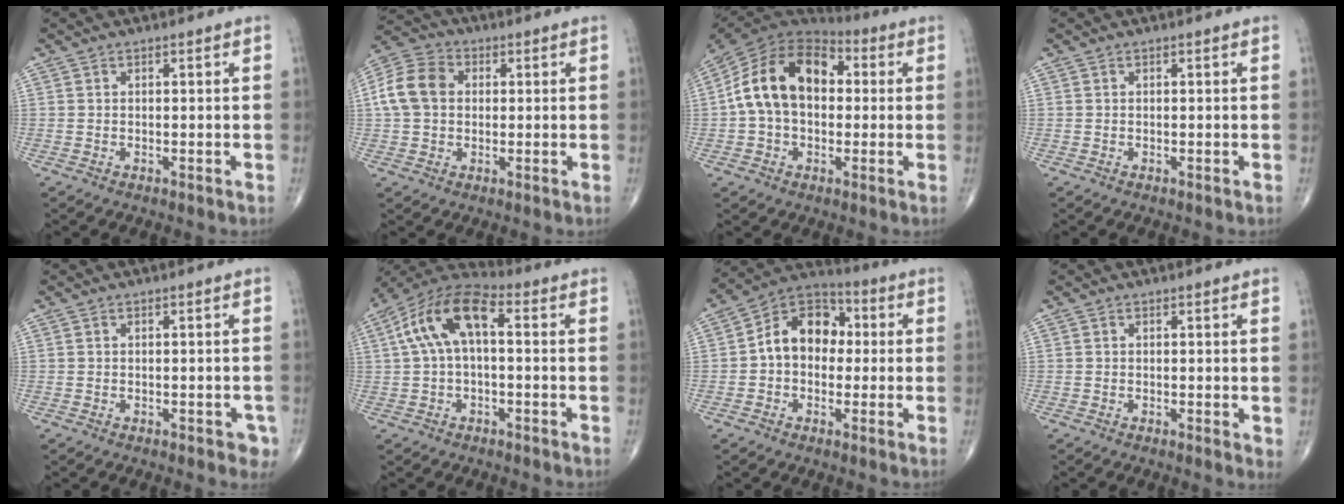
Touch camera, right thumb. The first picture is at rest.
{"total": 9.8, "force": [1.0, 7.6, 6.1], "torque": [-0.113, 0.025, 0.011]}
{"total": 17.3, "force": [1.4, 11.8, 12.5], "torque": [-0.208, 0.040, 0.015]}
{"total": 0.0}
{"total": 2.4, "force": [-1.0, 1.4, 1.7], "torque": [-0.005, 0.002, -0.011]}
{"total": 12.7, "force": [1.9, 6.3, 10.9], "torque": [-0.213, 0.042, 0.024]}
{"total": 12.1, "force": [0.6, 9.0, 8.1], "torque": [-0.100, 0.034, -0.006]}
{"total": 1.5, "force": [0.2, 0.6, 1.3], "torque": [-0.019, -0.007, -0.001]}